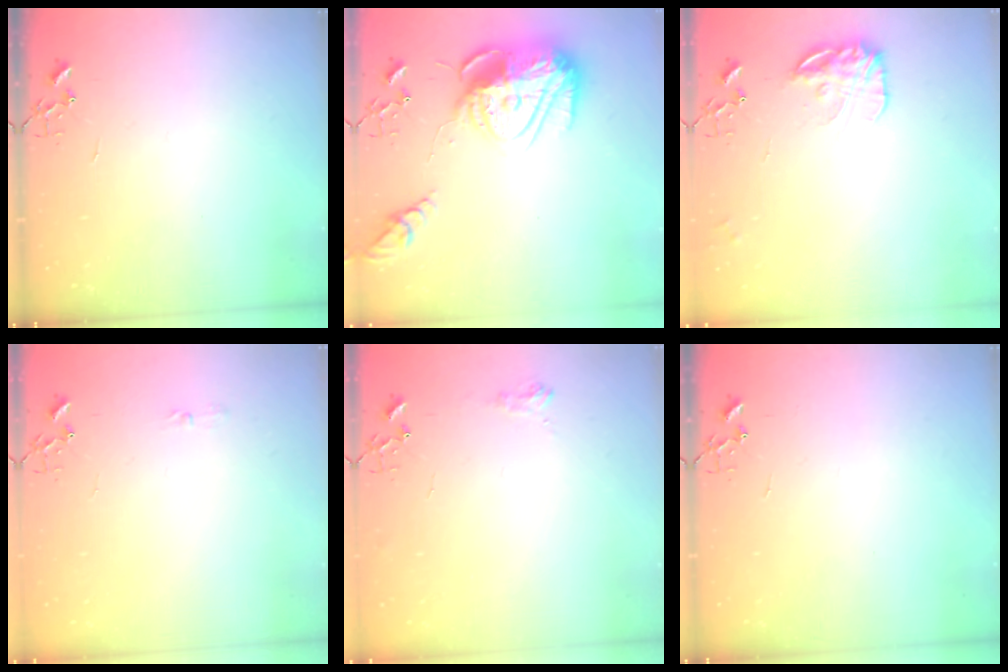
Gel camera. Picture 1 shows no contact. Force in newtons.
{"total": 18.9, "press": 18.9, "slide": 1.6}
{"total": 13.7, "press": 13.7, "slide": 0.9}
{"total": 3.3, "press": 3.2, "slide": 0.4}
{"total": 7.1, "press": 7.1, "slide": 0.8}
{"total": 0.0}